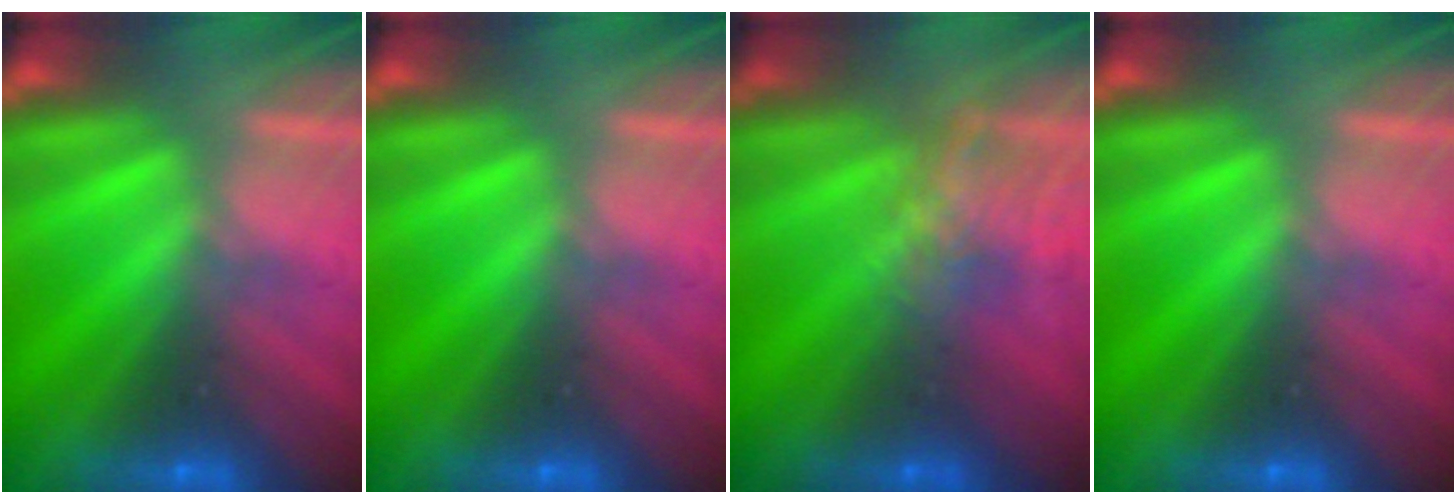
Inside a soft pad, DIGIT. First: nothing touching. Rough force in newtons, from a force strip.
{"total": 0.0}
{"total": 4.6}
{"total": 0.0}